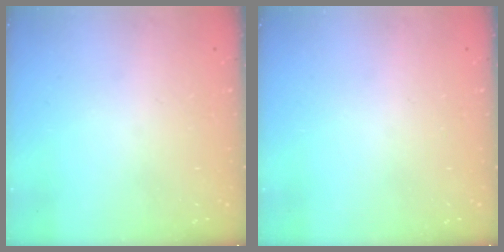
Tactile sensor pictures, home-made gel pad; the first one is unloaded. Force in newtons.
{"total": 0.0}